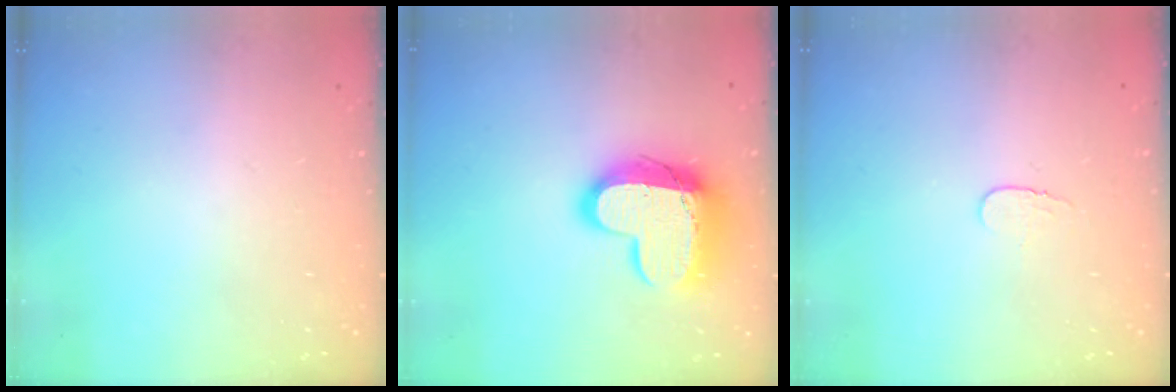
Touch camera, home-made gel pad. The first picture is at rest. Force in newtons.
{"total": 16.2, "press": 16.1, "slide": 1.1}
{"total": 3.9, "press": 3.9, "slide": 0.4}